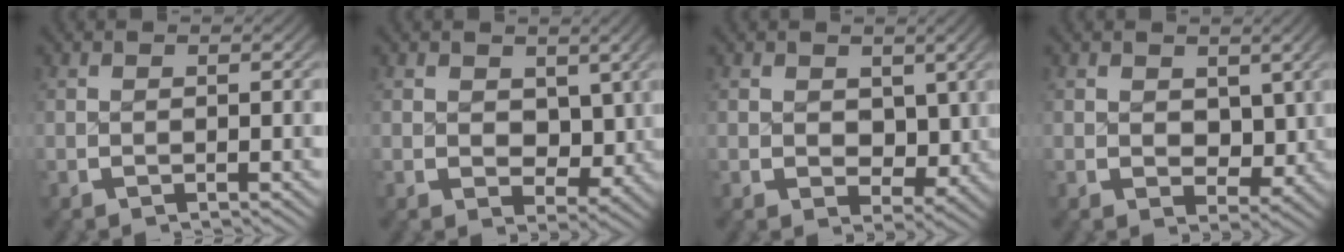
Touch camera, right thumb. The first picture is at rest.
{"total": 4.0, "force": [1.2, 3.0, 2.5], "torque": [-0.042, -0.027, 0.033]}
{"total": 3.8, "force": [1.1, 2.8, 2.3], "torque": [-0.041, -0.027, 0.031]}
{"total": 3.3, "force": [1.1, 2.4, 2.0], "torque": [-0.033, -0.025, 0.031]}